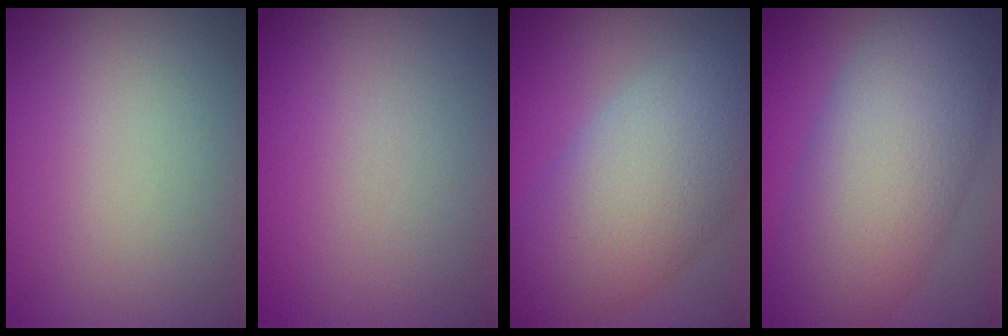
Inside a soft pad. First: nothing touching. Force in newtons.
{"total": 0.0}
{"total": 9.9, "press": 9.9, "slide": 0.1}
{"total": 9.9, "press": 9.9, "slide": 0.3}